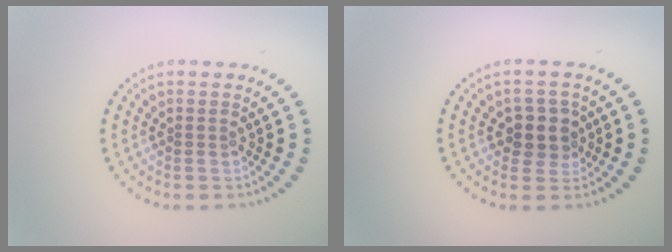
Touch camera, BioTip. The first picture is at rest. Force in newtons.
{"total": 2.9, "press": 2.6, "slide": 1.3}